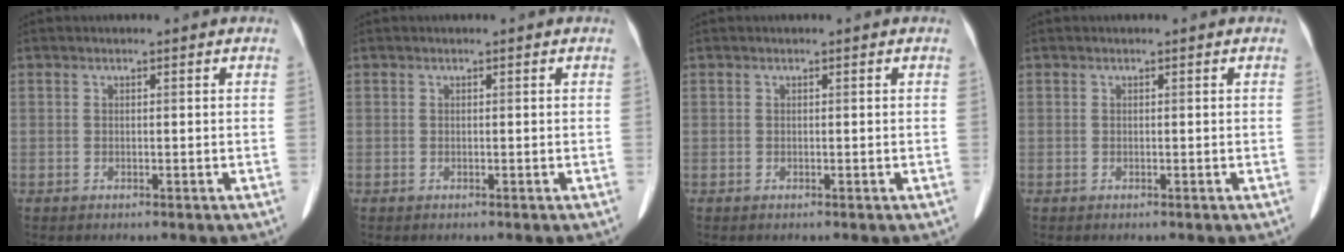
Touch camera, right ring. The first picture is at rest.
{"total": 0.0}
{"total": 0.0}
{"total": 0.0}